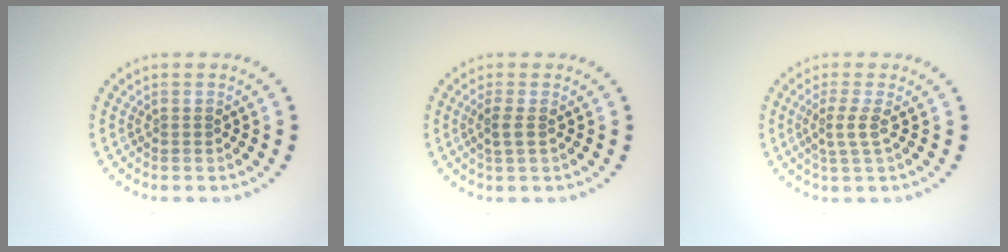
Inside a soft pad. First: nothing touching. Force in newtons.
{"total": 1.3, "press": 1.2, "slide": 0.6}
{"total": 2.1, "press": 1.5, "slide": 1.4}